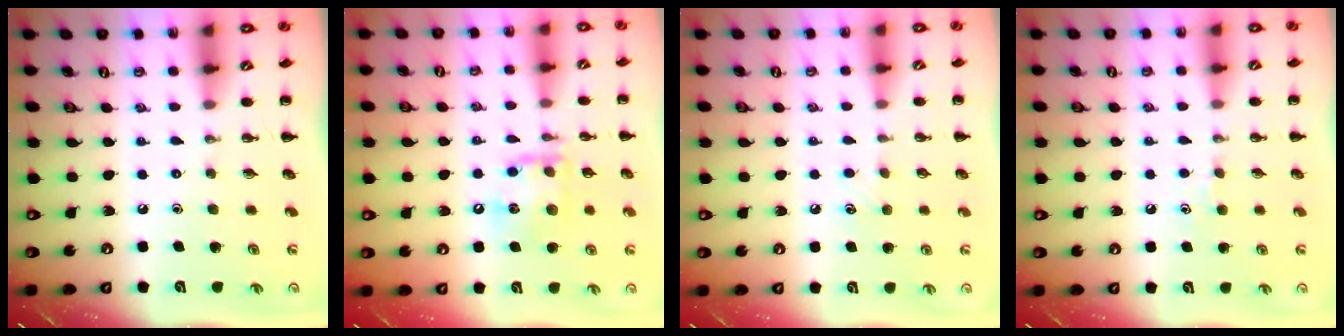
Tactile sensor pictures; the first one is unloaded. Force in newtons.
{"total": 13.3, "press": 13.2, "slide": 1.6}
{"total": 4.4, "press": 4.2, "slide": 1.5}
{"total": 3.6, "press": 3.3, "slide": 1.4}